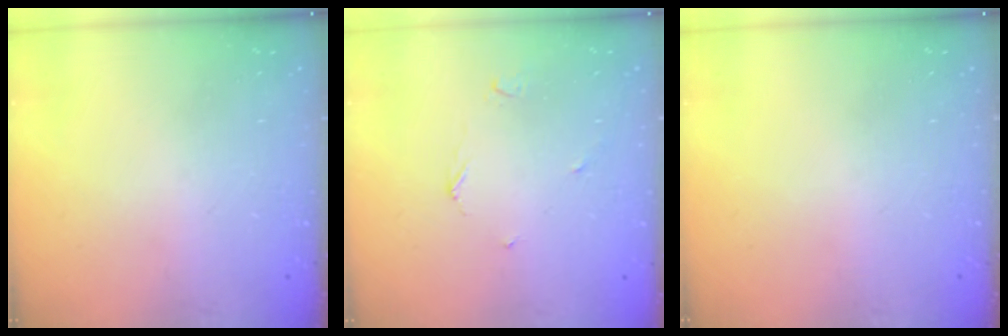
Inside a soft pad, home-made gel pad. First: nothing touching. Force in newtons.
{"total": 2.8, "press": 2.8, "slide": 0.2}
{"total": 0.0}